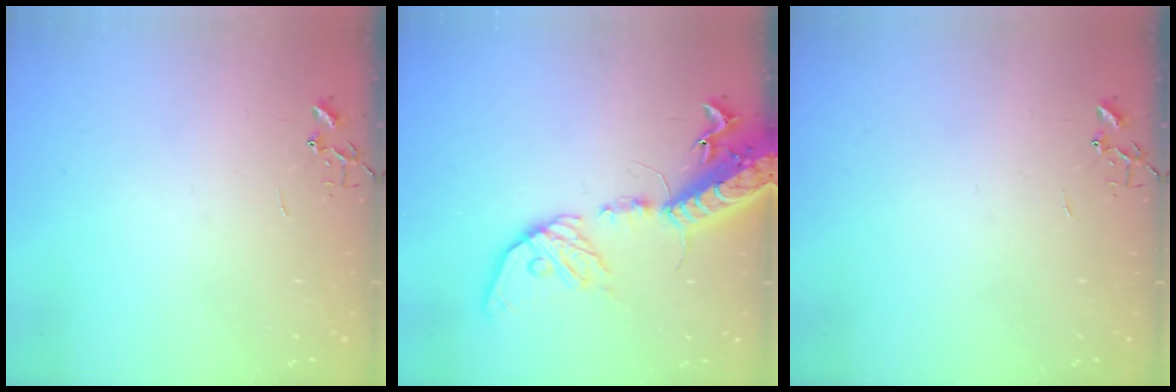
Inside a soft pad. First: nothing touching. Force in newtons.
{"total": 20.9, "press": 20.4, "slide": 4.4}
{"total": 0.0}